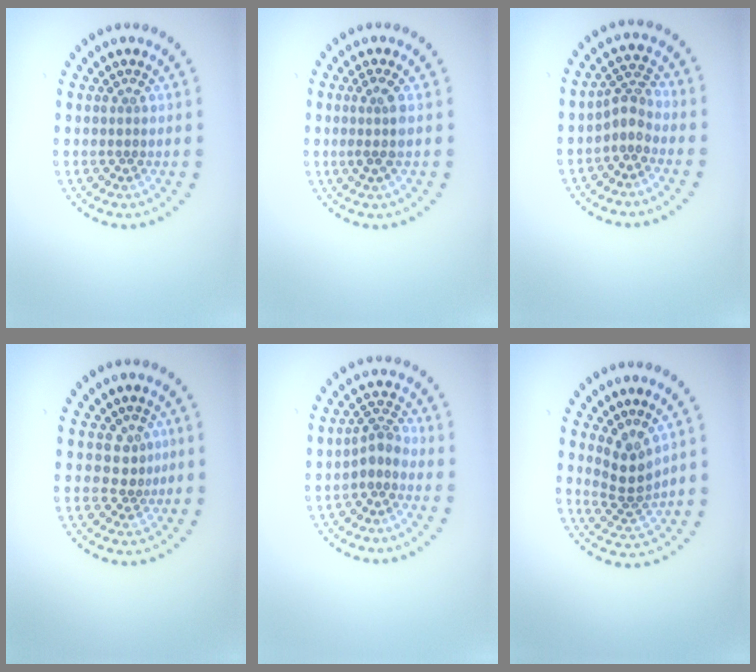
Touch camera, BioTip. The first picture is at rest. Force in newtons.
{"total": 1.8, "press": 1.5, "slide": 1.1}
{"total": 2.3, "press": 1.6, "slide": 1.6}
{"total": 1.9, "press": 1.2, "slide": 1.5}
{"total": 1.9, "press": 1.4, "slide": 1.3}
{"total": 2.9, "press": 2.2, "slide": 1.9}